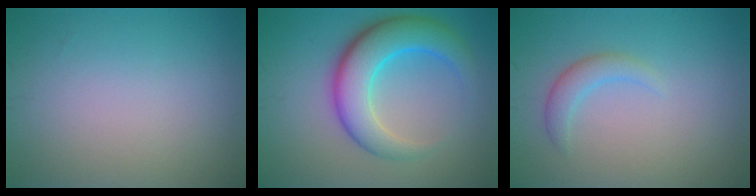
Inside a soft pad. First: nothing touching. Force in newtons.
{"total": 7.1, "press": 7.1, "slide": 0.1}
{"total": 1.9, "press": 1.9, "slide": 0.0}